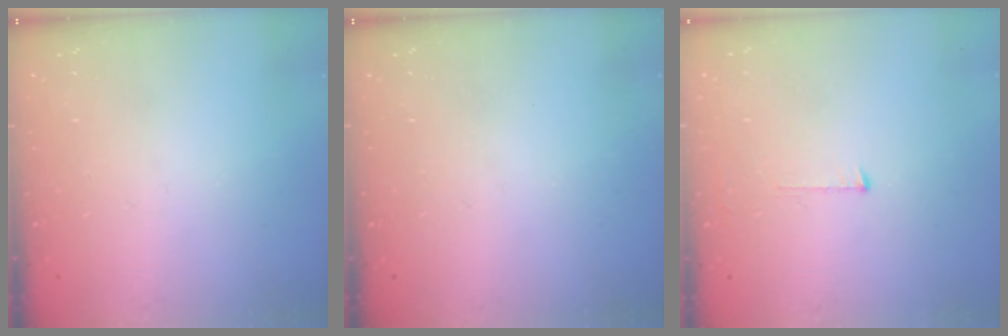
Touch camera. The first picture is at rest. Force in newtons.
{"total": 0.0}
{"total": 4.0, "press": 4.0, "slide": 0.2}